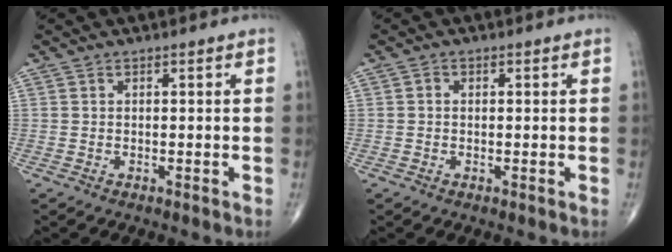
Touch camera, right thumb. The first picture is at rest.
{"total": 0.8, "force": [0.0, 0.7, 0.5], "torque": [-0.008, 0.005, -0.001]}